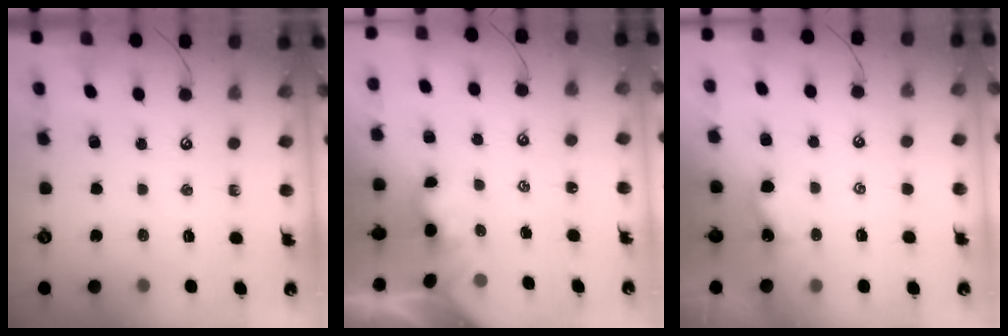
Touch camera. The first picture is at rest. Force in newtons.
{"total": 0.5, "press": 0.4, "slide": 0.4}
{"total": 1.7, "press": 1.7, "slide": 0.2}